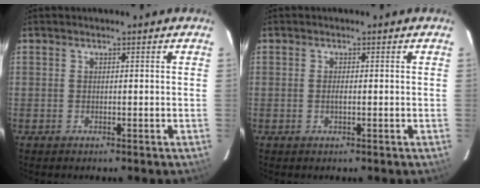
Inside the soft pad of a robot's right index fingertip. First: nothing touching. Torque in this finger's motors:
{"motor_torque": [0.32, -0.05, 0.11, 0.02]}